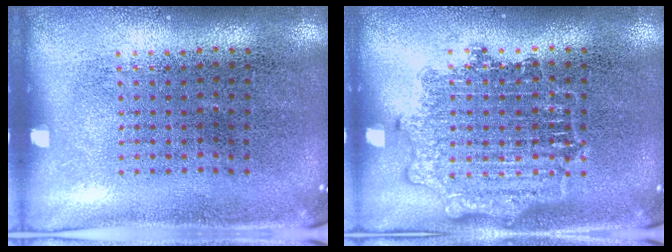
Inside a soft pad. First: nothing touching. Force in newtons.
{"total": 2.6, "press": 2.6, "slide": 0.4}